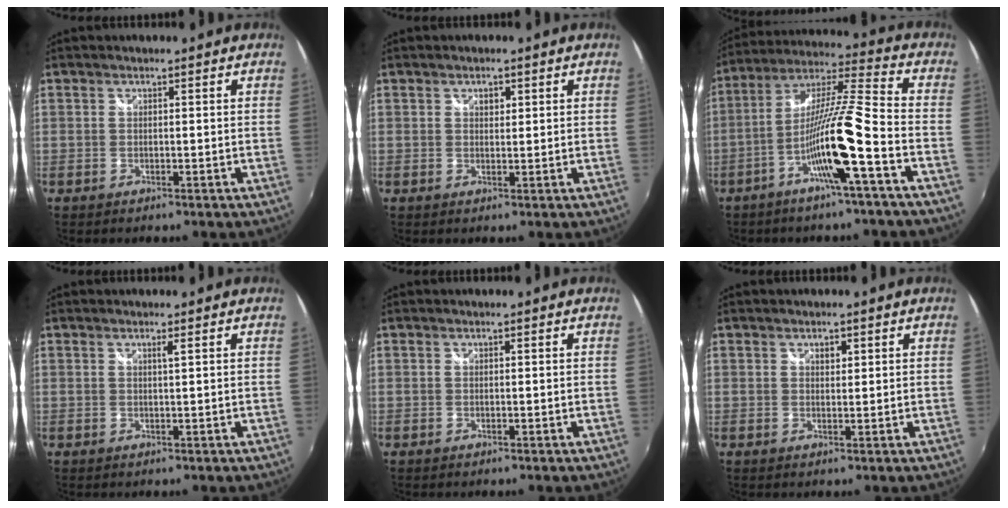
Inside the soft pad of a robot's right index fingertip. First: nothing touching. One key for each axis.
{"total": 1.4, "fx": 0.6, "fy": 1.0, "fz": 0.7, "tx": -0.008, "ty": 0.005, "tz": 0.010}
{"total": 13.4, "fx": -6.3, "fy": -0.4, "fz": 11.9, "tx": -0.226, "ty": -0.004, "tz": -0.120}
{"total": 0.8, "fx": 0.4, "fy": -0.3, "fz": 0.6, "tx": -0.013, "ty": -0.001, "tz": 0.005}
{"total": 0.0}
{"total": 1.2, "fx": 0.7, "fy": 0.8, "fz": 0.7, "tx": -0.008, "ty": 0.003, "tz": 0.010}